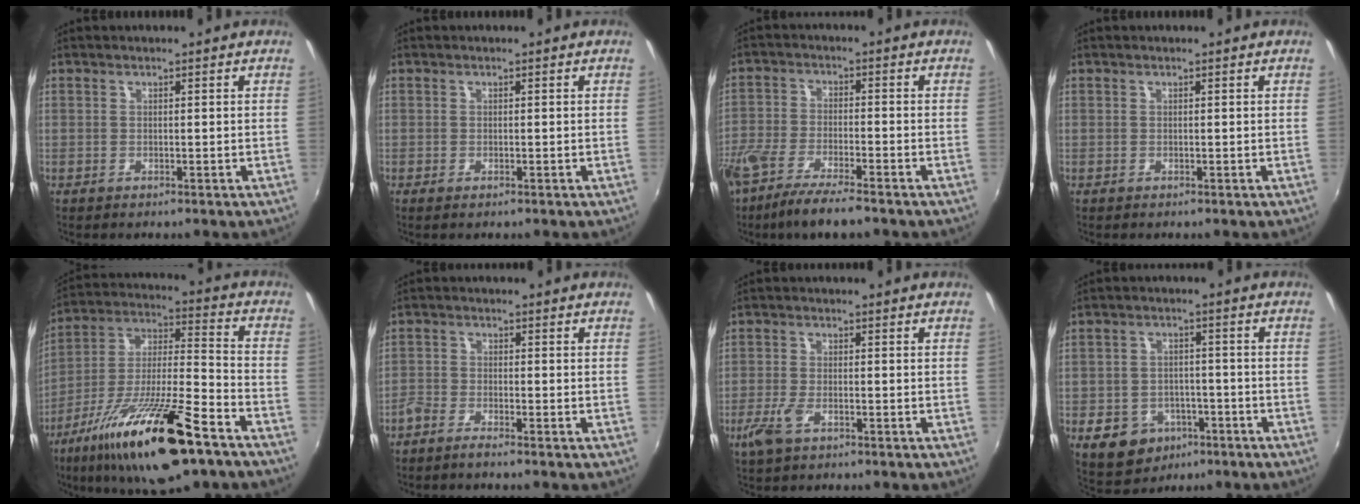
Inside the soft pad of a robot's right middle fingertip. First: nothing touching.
{"total": 0.7, "force": [-0.4, 0.1, 0.6], "torque": [-0.010, -0.003, -0.006]}
{"total": 10.5, "force": [-8.0, 2.0, 6.5], "torque": [-0.149, -0.033, -0.152]}
{"total": 0.0}
{"total": 23.6, "force": [-14.5, 4.8, 18.0], "torque": [-0.324, -0.036, -0.251]}
{"total": 2.9, "force": [-2.5, 0.4, 1.4], "torque": [-0.045, -0.003, -0.058]}
{"total": 4.5, "force": [-2.5, 1.8, 3.3], "torque": [-0.084, -0.009, -0.050]}
{"total": 10.4, "force": [-5.5, 7.6, 4.4], "torque": [-0.111, 0.008, -0.065]}